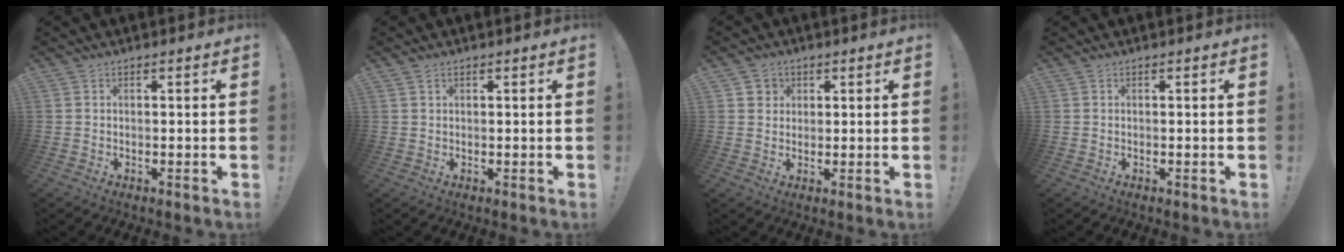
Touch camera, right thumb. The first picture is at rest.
{"total": 1.0, "force": [0.7, 0.6, 0.3], "torque": [0.000, -0.003, 0.012]}
{"total": 3.3, "force": [1.2, 3.0, 0.6], "torque": [-0.011, -0.002, 0.021]}
{"total": 0.0}